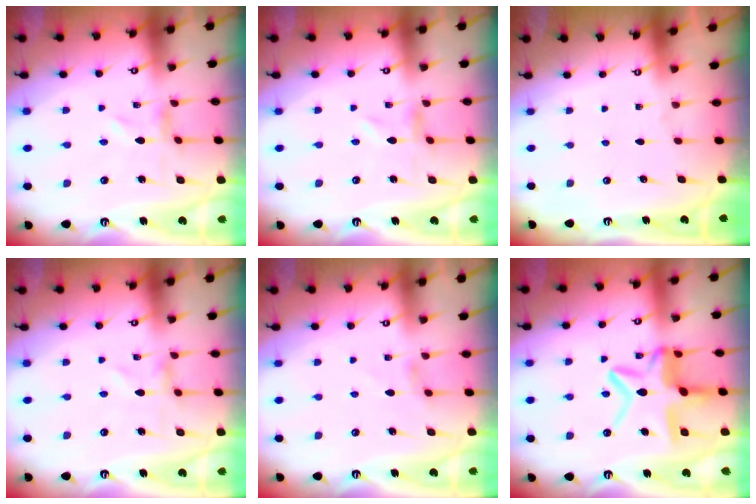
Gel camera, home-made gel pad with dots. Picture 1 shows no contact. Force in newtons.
{"total": 0.0}
{"total": 0.0}
{"total": 0.5, "press": 0.5, "slide": 0.2}
{"total": 2.7, "press": 2.7, "slide": 0.4}
{"total": 15.0, "press": 15.0, "slide": 1.3}